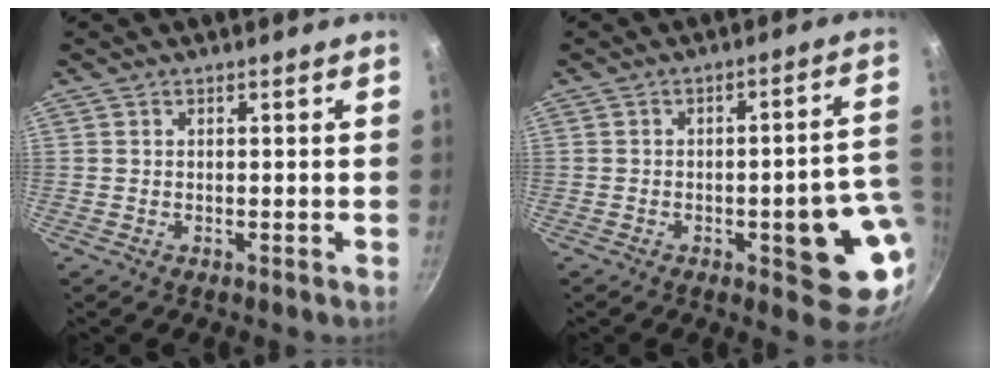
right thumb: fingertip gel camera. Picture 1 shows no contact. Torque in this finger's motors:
{"motor_torque": [1.92, 1.46, 1.24, -0.51, 0.22]}